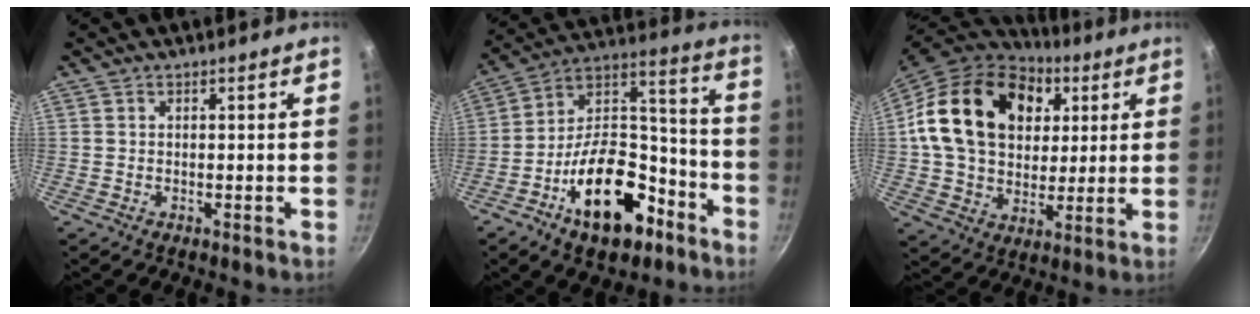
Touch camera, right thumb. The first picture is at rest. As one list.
[{"total": 21.6, "force": [-10.6, 11.8, 14.6], "torque": [-0.193, 0.091, -0.165]}, {"total": 23.8, "force": [6.5, 17.6, 14.7], "torque": [-0.233, 0.006, 0.108]}]